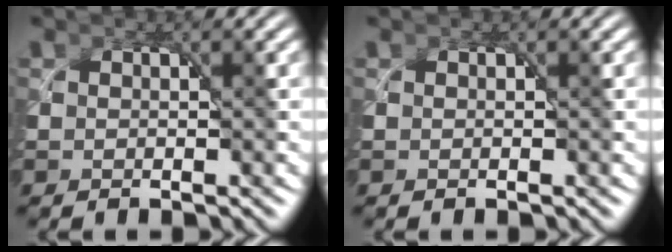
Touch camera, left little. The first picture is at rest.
{"total": 0.0}